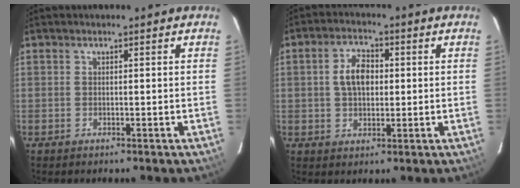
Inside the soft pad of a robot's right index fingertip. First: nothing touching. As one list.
[{"total": 6.3, "force": [0.7, 4.0, 4.8], "torque": [-0.089, 0.014, 0.015]}]